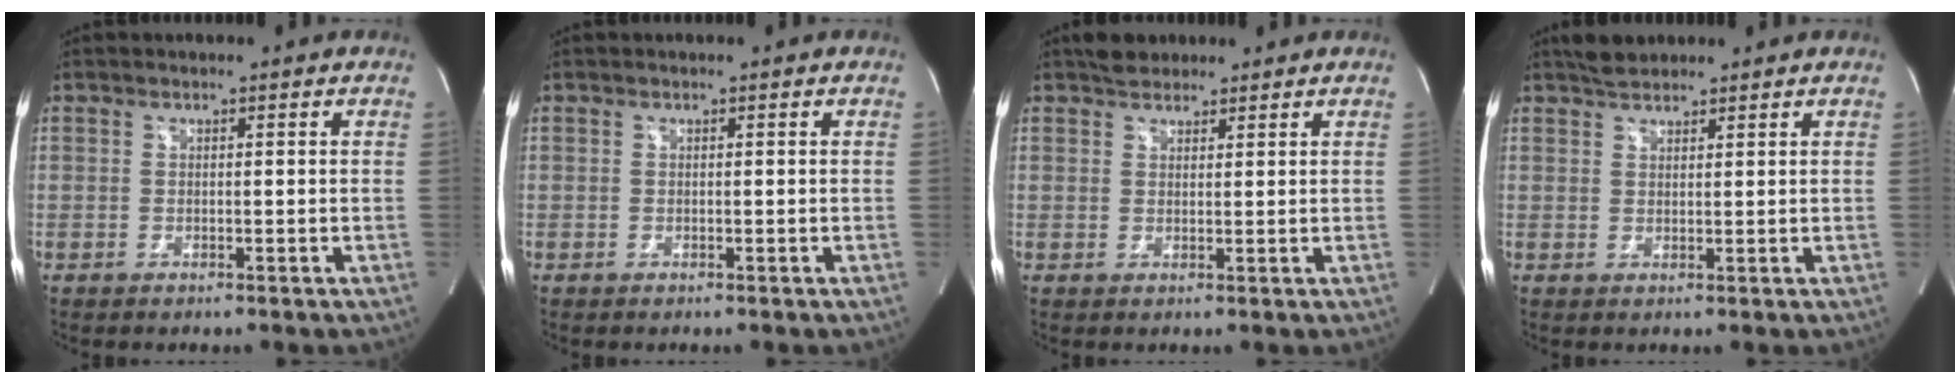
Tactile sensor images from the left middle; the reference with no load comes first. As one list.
[{"total": 0.0}, {"total": 3.2, "force": [2.6, 1.6, 0.8], "torque": [-0.018, 0.015, 0.042]}, {"total": 3.0, "force": [2.7, 1.0, 0.8], "torque": [-0.020, 0.012, 0.048]}]